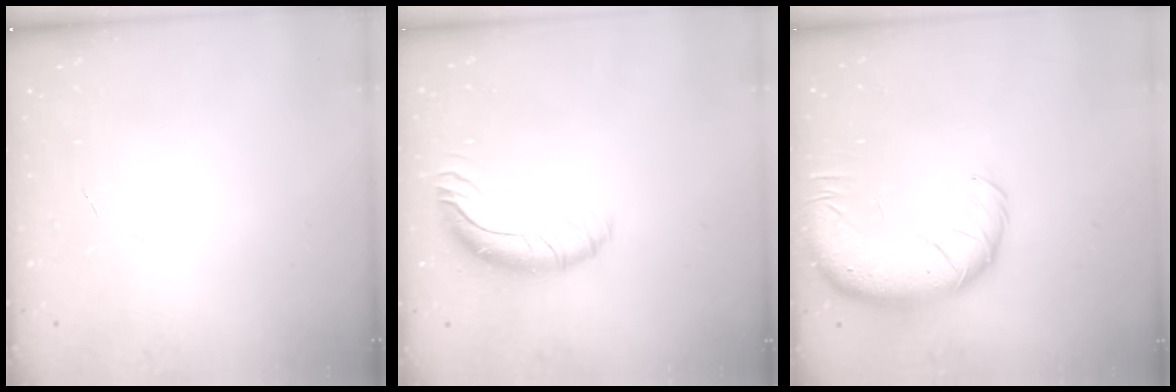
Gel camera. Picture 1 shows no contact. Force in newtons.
{"total": 11.9, "press": 11.6, "slide": 2.6}
{"total": 13.9, "press": 13.6, "slide": 2.8}